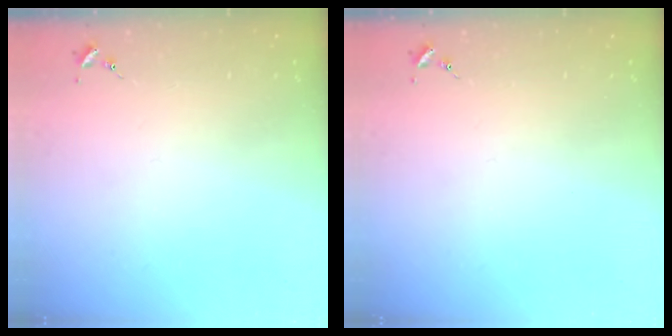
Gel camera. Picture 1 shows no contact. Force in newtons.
{"total": 0.0}